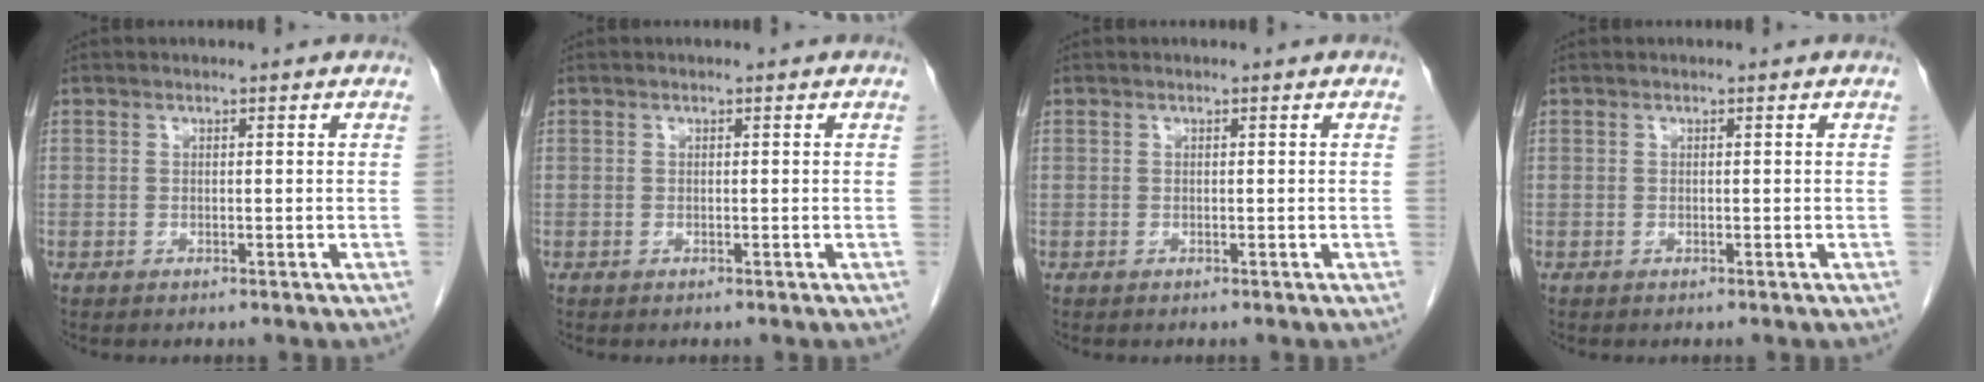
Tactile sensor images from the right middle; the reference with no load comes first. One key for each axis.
{"total": 0.0}
{"total": 0.0}
{"total": 0.0}